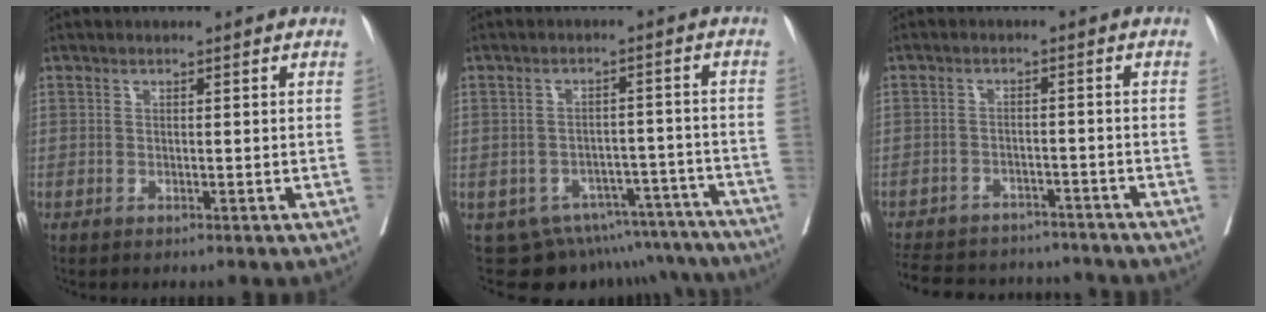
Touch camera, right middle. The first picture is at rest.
{"total": 16.2, "force": [-14.2, 7.2, 2.9], "torque": [-0.025, 0.033, -0.162]}
{"total": 16.1, "force": [-14.4, 5.4, 4.6], "torque": [-0.115, 0.002, -0.192]}